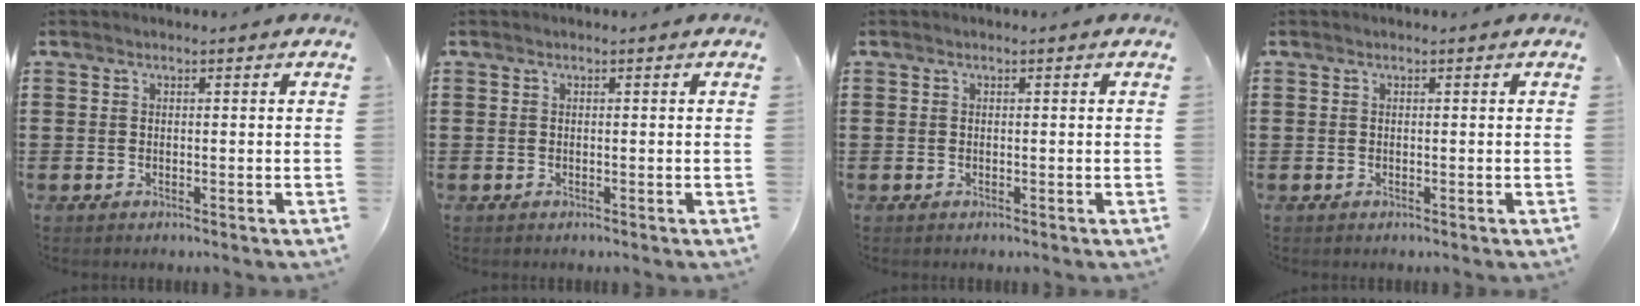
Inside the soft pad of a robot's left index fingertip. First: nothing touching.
{"total": 0.0}
{"total": 0.0}
{"total": 0.0}